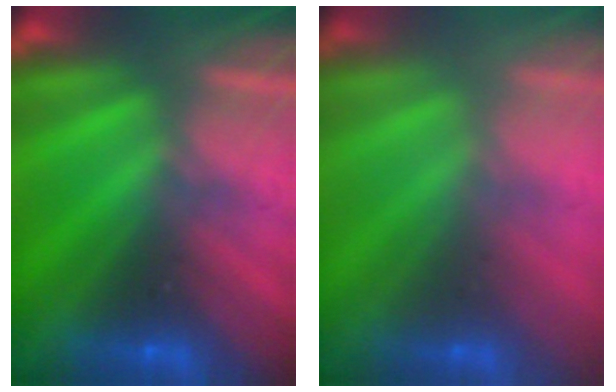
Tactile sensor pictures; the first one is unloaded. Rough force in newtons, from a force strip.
{"total": 2.0}